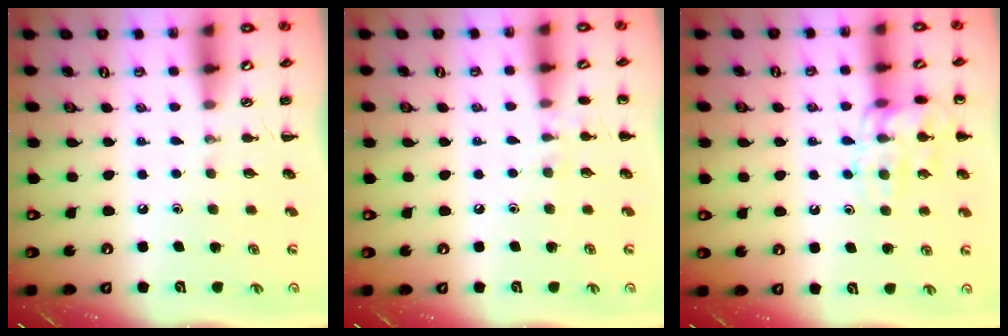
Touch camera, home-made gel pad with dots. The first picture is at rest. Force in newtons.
{"total": 5.6, "press": 5.3, "slide": 1.8}
{"total": 12.8, "press": 12.8, "slide": 0.3}